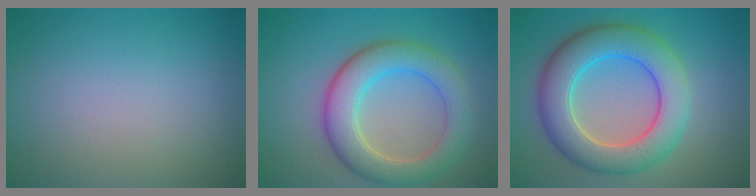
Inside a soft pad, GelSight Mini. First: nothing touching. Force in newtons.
{"total": 6.4, "press": 6.4, "slide": 0.4}
{"total": 8.0, "press": 8.0, "slide": 0.1}